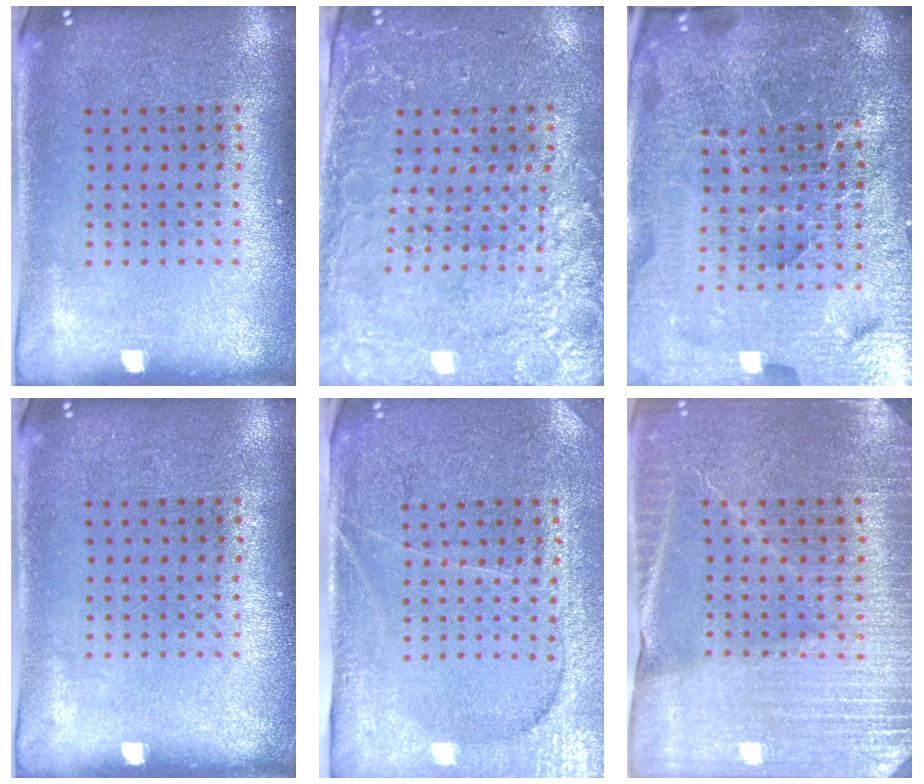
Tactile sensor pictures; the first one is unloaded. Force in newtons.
{"total": 3.0, "press": 2.8, "slide": 1.1}
{"total": 6.9, "press": 6.0, "slide": 3.4}
{"total": 0.0}
{"total": 4.0, "press": 3.6, "slide": 1.7}
{"total": 3.6, "press": 3.5, "slide": 0.9}